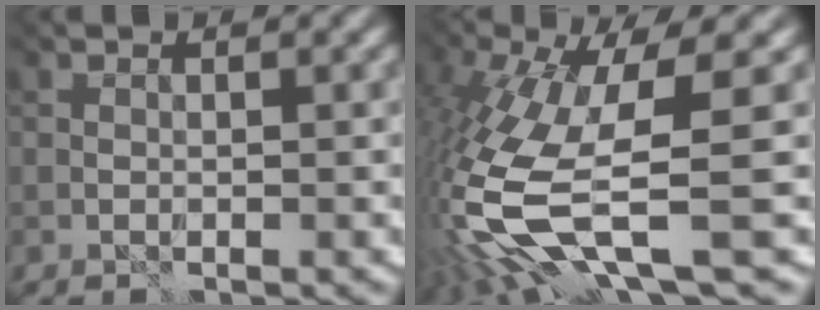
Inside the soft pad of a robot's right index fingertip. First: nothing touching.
{"total": 11.4, "force": [-3.2, 3.1, 10.4], "torque": [-0.240, -0.023, -0.056]}